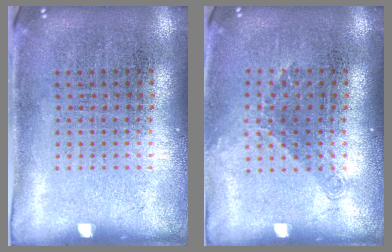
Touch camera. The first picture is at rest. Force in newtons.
{"total": 1.2, "press": 0.9, "slide": 0.8}